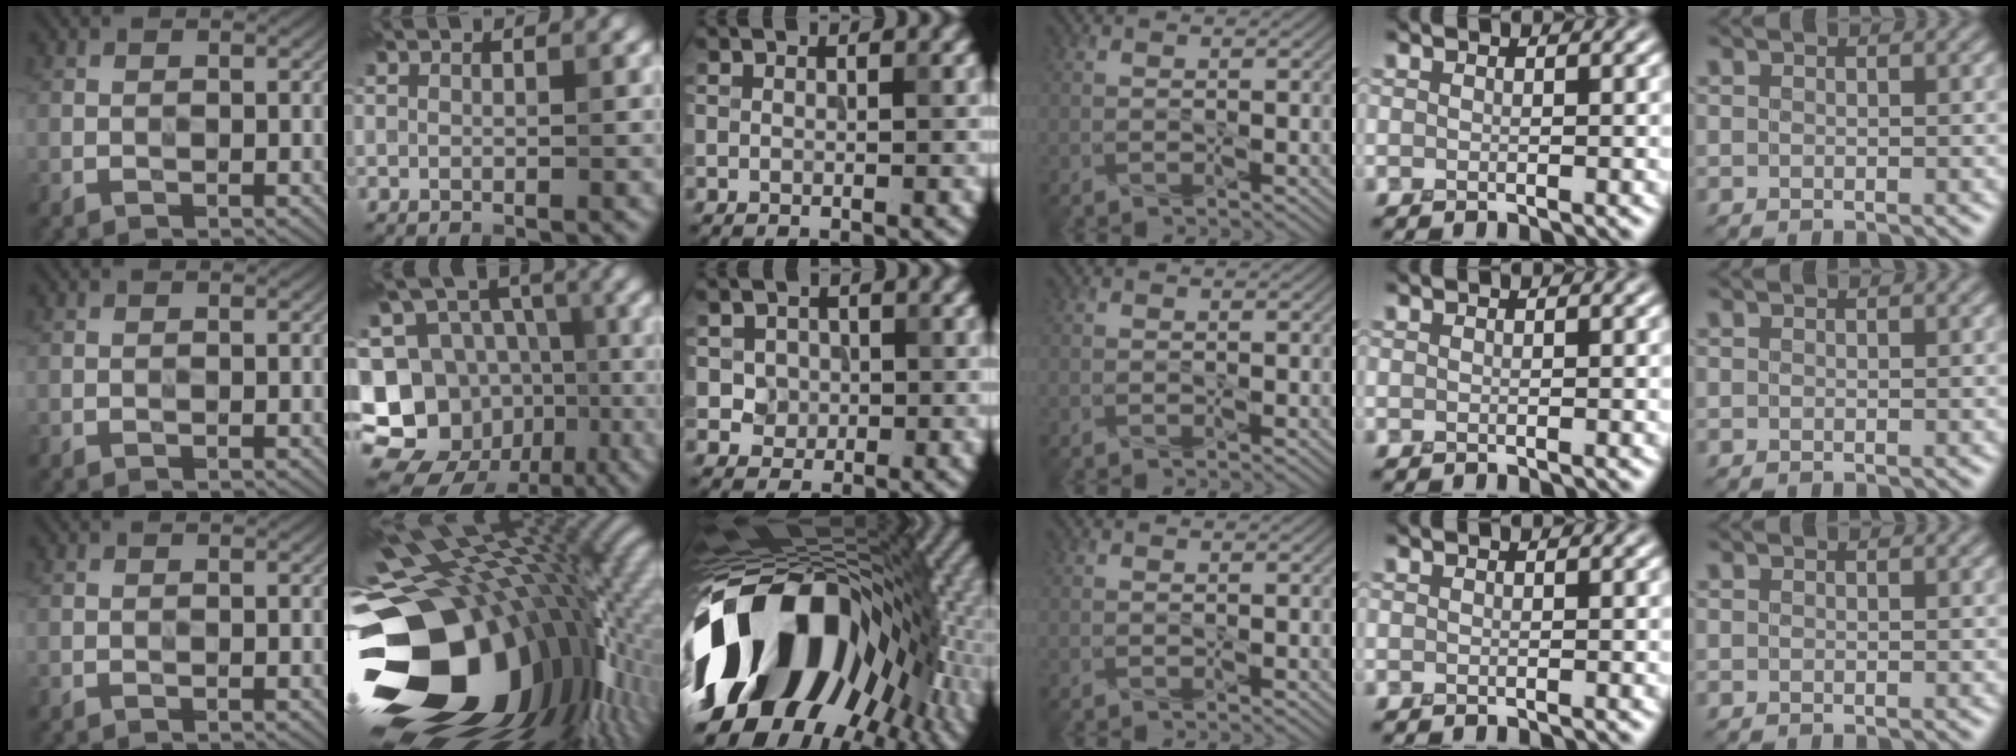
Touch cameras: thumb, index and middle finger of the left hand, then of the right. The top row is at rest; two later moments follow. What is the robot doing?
{"motion": "press", "object": "button"}